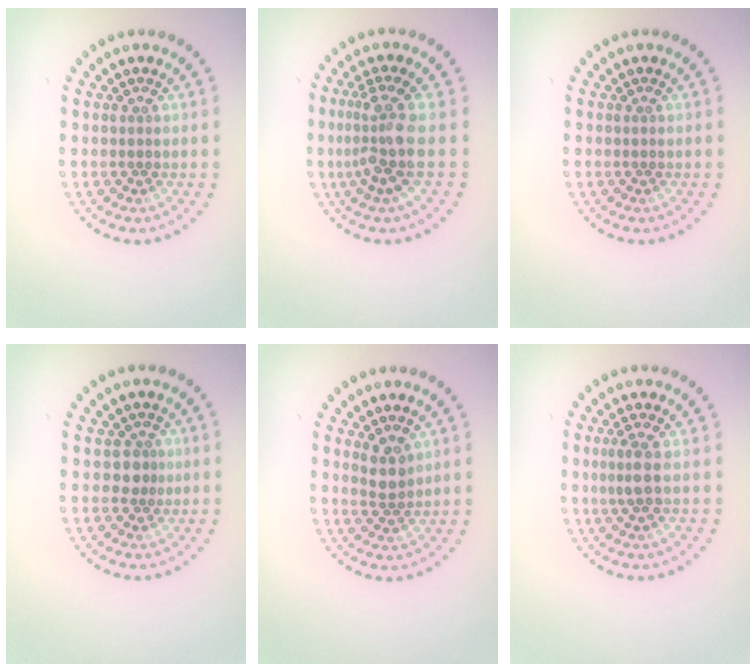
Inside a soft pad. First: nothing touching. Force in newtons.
{"total": 3.7, "press": 2.8, "slide": 2.3}
{"total": 0.0}
{"total": 1.3, "press": 0.9, "slide": 0.9}
{"total": 2.0, "press": 1.6, "slide": 1.1}
{"total": 1.5, "press": 1.3, "slide": 0.8}